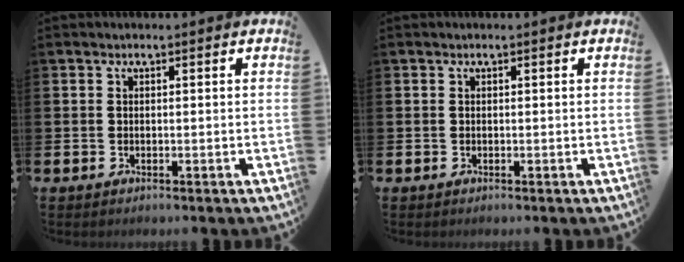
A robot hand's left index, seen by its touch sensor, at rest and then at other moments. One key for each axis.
{"total": 0.0}